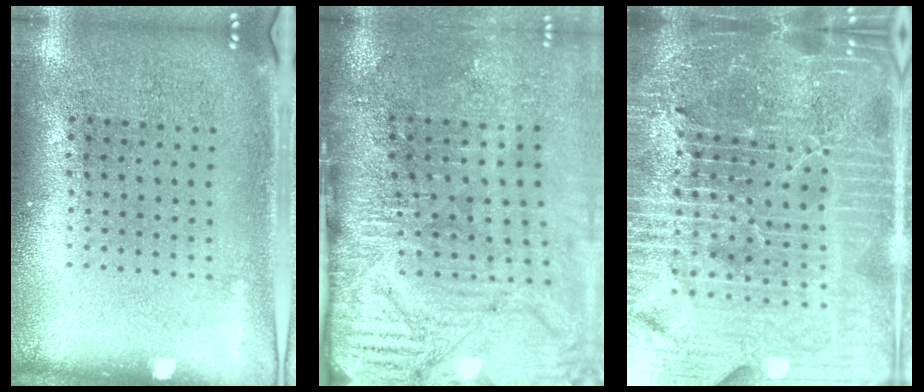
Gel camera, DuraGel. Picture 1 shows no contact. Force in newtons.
{"total": 4.9, "press": 4.1, "slide": 2.8}
{"total": 7.2, "press": 6.2, "slide": 3.6}